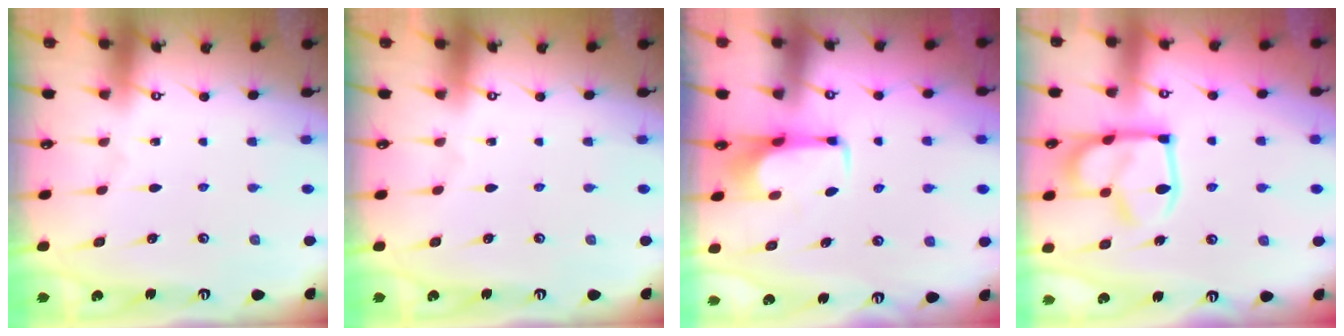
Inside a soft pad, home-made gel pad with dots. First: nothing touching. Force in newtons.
{"total": 0.0}
{"total": 2.0, "press": 1.9, "slide": 0.3}
{"total": 15.5, "press": 15.4, "slide": 1.3}